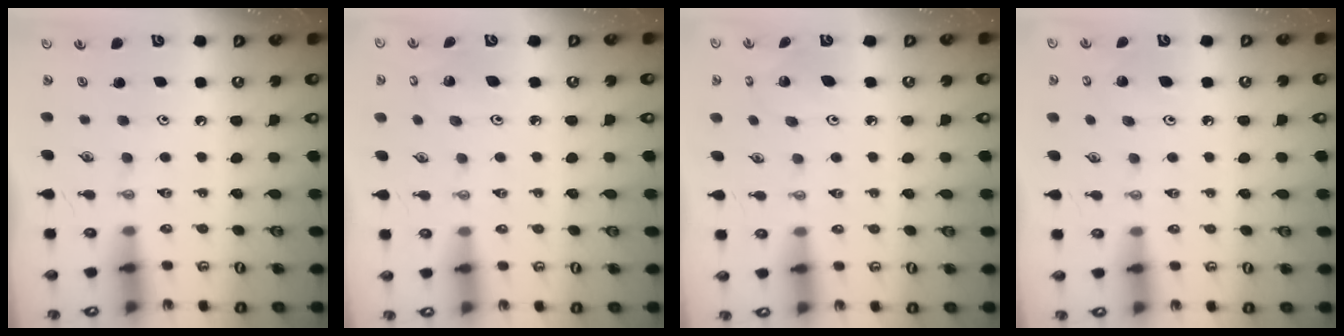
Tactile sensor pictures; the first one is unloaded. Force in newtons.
{"total": 3.4, "press": 3.4, "slide": 0.5}
{"total": 3.7, "press": 3.7, "slide": 0.2}
{"total": 7.5, "press": 7.4, "slide": 1.0}